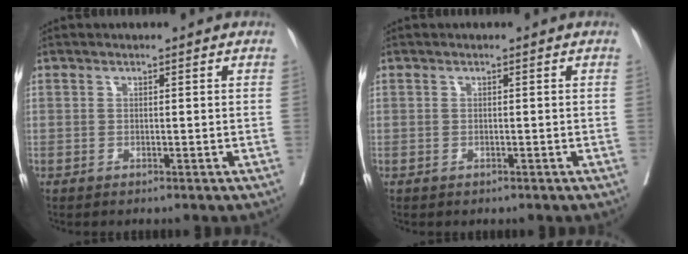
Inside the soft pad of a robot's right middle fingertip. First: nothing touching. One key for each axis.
{"total": 0.0}